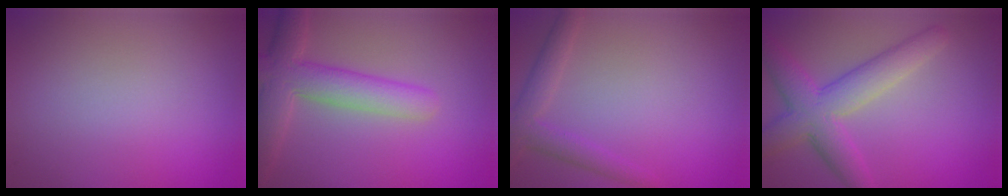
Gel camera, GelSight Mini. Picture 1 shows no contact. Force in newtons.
{"total": 5.7, "press": 5.7, "slide": 0.2}
{"total": 2.7, "press": 2.7, "slide": 0.1}
{"total": 5.9, "press": 5.9, "slide": 0.3}